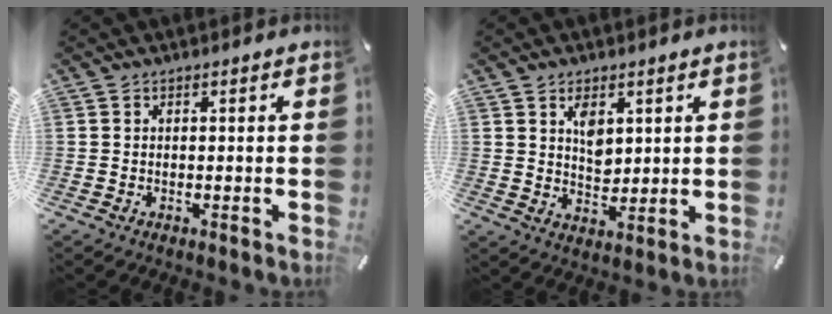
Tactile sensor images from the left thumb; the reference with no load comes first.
{"total": 5.3, "force": [2.5, 3.8, 2.8], "torque": [-0.032, -0.013, 0.041]}